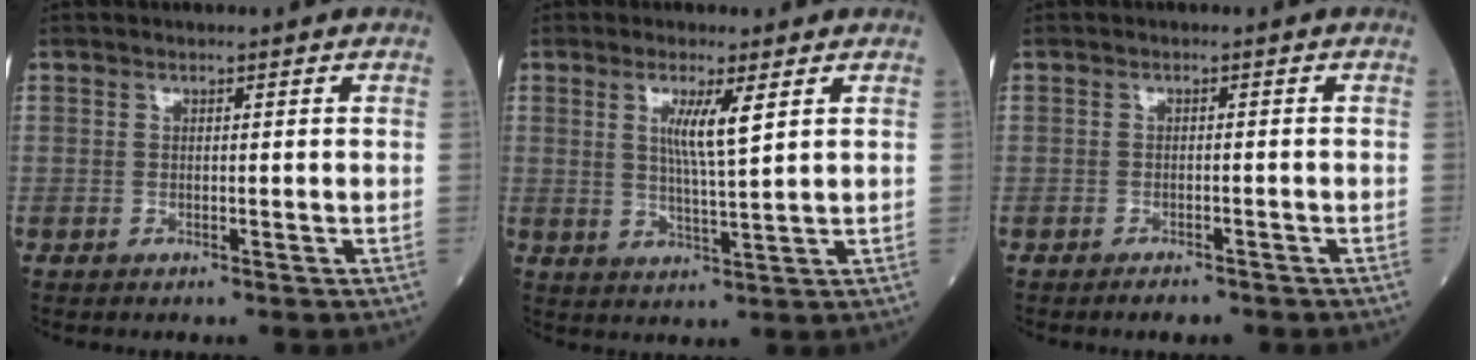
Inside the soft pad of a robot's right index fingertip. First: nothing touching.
{"total": 5.2, "force": [2.0, -0.1, 4.8], "torque": [-0.090, -0.007, 0.036]}
{"total": 2.4, "force": [-2.1, 0.7, 1.1], "torque": [-0.016, -0.002, -0.023]}